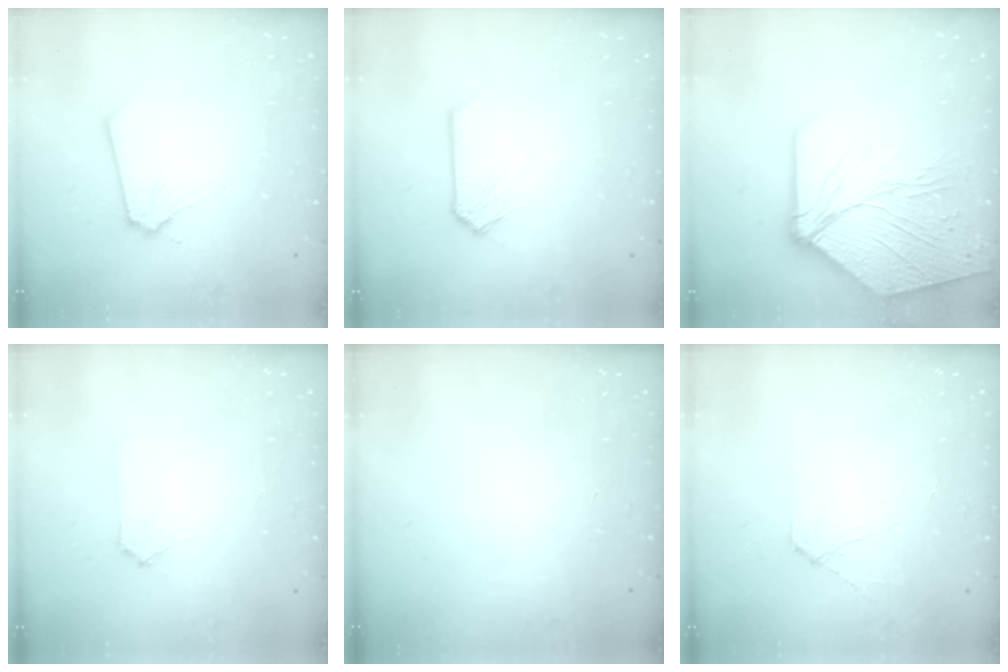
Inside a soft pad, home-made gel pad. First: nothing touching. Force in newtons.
{"total": 0.0}
{"total": 16.7, "press": 16.6, "slide": 1.7}
{"total": 2.4, "press": 2.4, "slide": 0.5}
{"total": 0.0}
{"total": 3.8, "press": 3.8, "slide": 0.6}